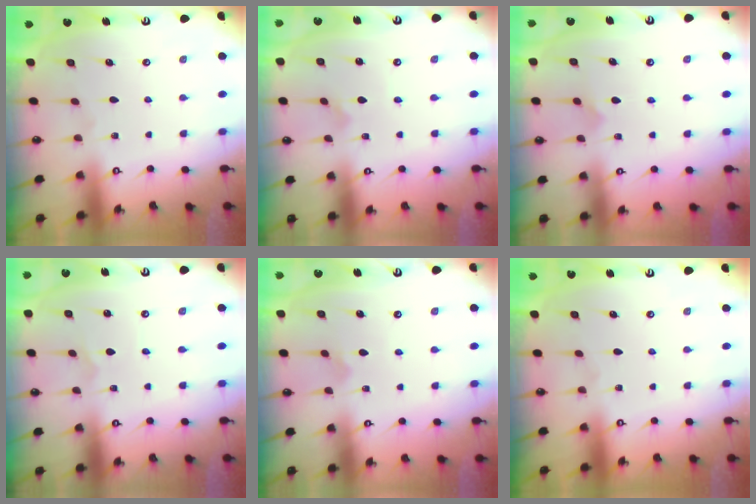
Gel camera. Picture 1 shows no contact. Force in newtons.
{"total": 2.0, "press": 2.0, "slide": 0.3}
{"total": 4.6, "press": 4.6, "slide": 0.4}
{"total": 1.2, "press": 1.2, "slide": 0.0}
{"total": 4.3, "press": 4.3, "slide": 0.5}
{"total": 0.0}